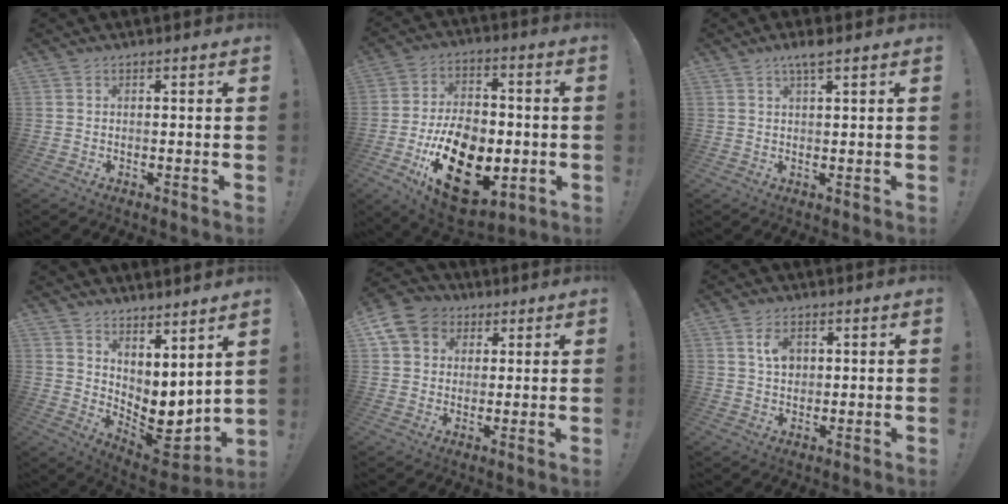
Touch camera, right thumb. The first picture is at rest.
{"total": 23.7, "force": [-7.8, 14.9, 16.7], "torque": [-0.271, 0.041, -0.112]}
{"total": 4.1, "force": [2.6, 0.5, 3.1], "torque": [-0.055, -0.010, 0.043]}
{"total": 6.6, "force": [-0.1, 4.9, 4.4], "torque": [-0.028, -0.032, 0.012]}
{"total": 10.1, "force": [3.6, 8.5, 4.0], "torque": [-0.068, -0.011, 0.073]}
{"total": 5.0, "force": [1.7, 3.4, 3.3], "torque": [-0.046, -0.003, 0.028]}